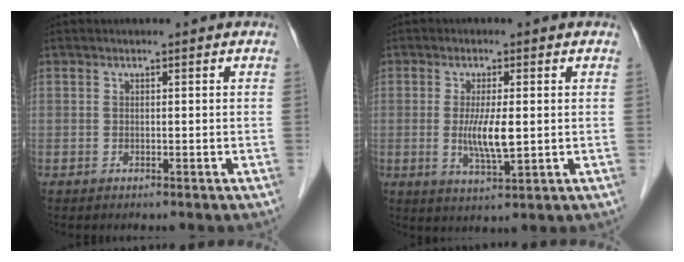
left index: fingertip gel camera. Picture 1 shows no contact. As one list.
[{"total": 5.5, "force": [-0.2, 0.9, 5.4], "torque": [-0.107, -0.010, -0.003]}]